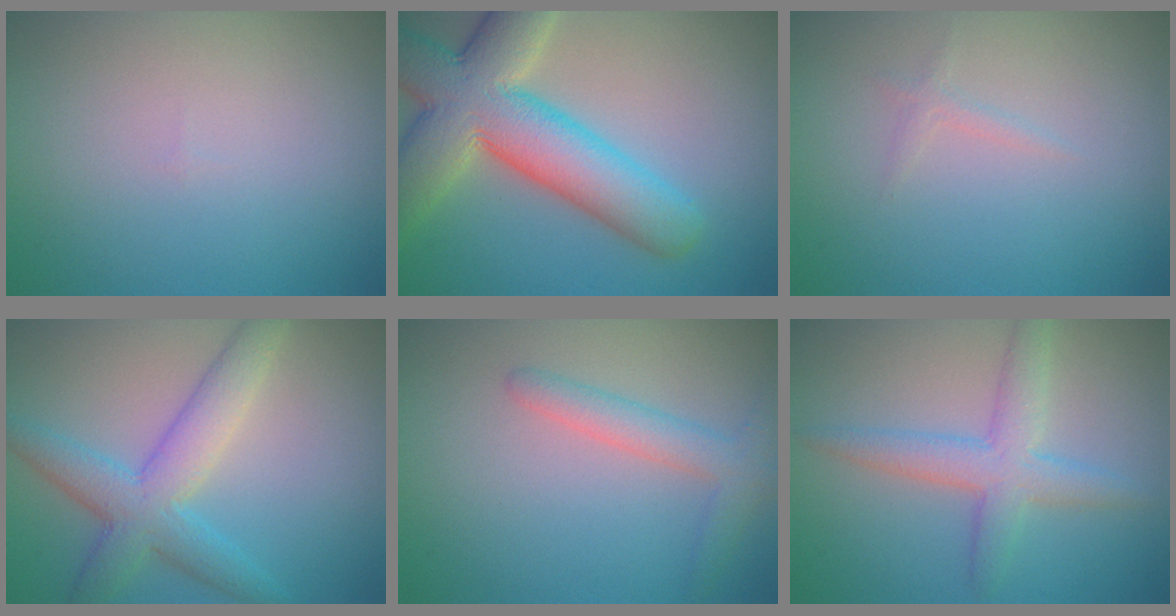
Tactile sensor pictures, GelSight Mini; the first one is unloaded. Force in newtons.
{"total": 10.7, "press": 10.7, "slide": 0.8}
{"total": 0.7, "press": 0.7, "slide": 0.0}
{"total": 5.3, "press": 5.3, "slide": 0.1}
{"total": 2.1, "press": 2.1, "slide": 0.2}
{"total": 3.8, "press": 3.8, "slide": 0.2}